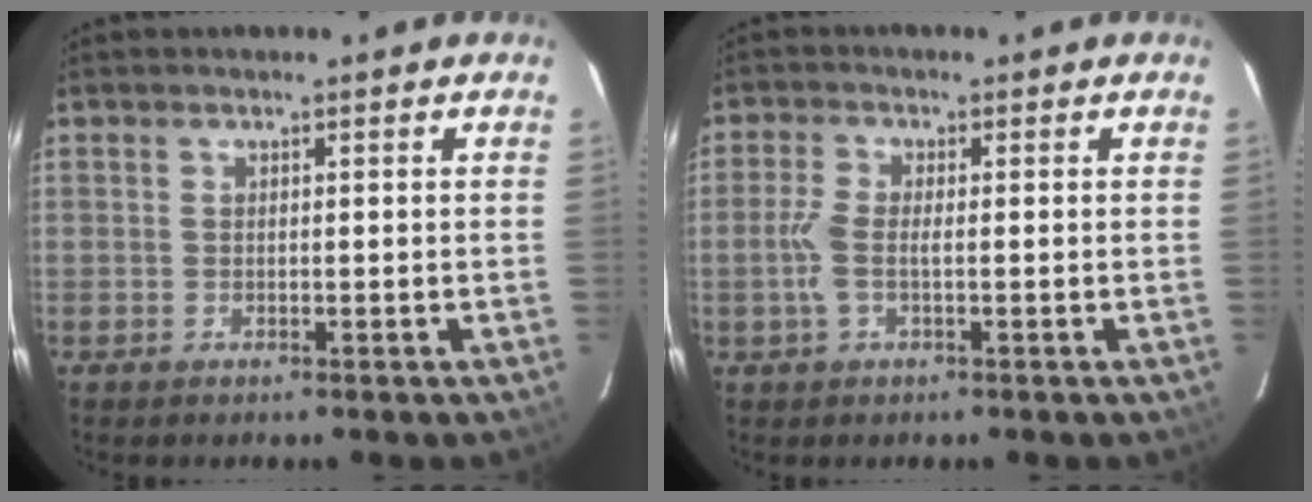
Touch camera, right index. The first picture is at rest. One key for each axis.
{"total": 4.1, "fx": -0.7, "fy": 1.4, "fz": 3.8, "tx": -0.088, "ty": 0.002, "tz": -0.015}